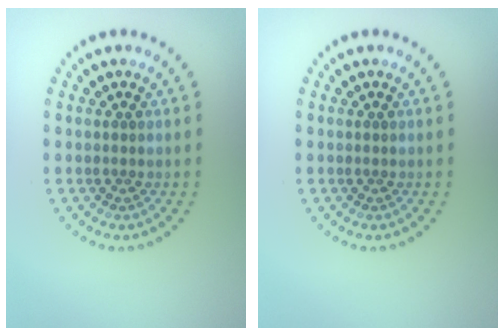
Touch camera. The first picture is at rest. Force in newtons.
{"total": 0.0}